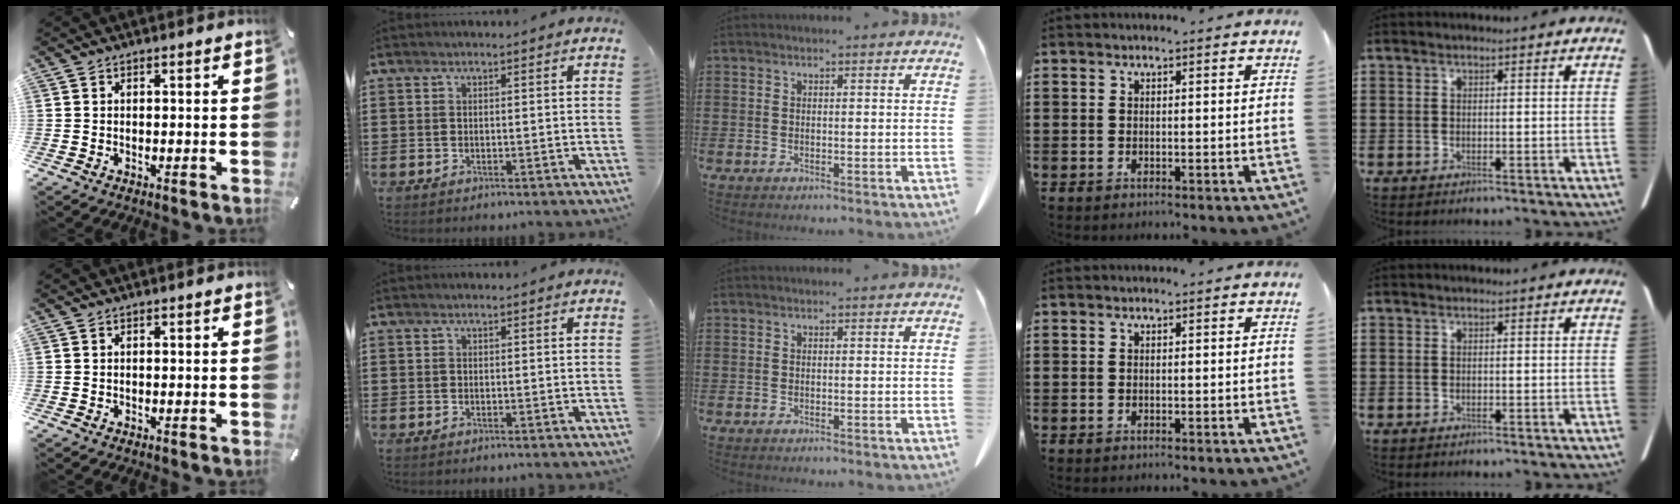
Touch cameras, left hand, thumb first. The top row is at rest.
{}